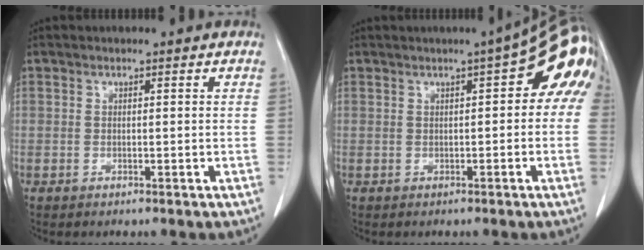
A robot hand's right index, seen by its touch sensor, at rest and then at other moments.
{"total": 10.6, "force": [3.2, 2.6, 9.8], "torque": [-0.113, 0.032, 0.029]}